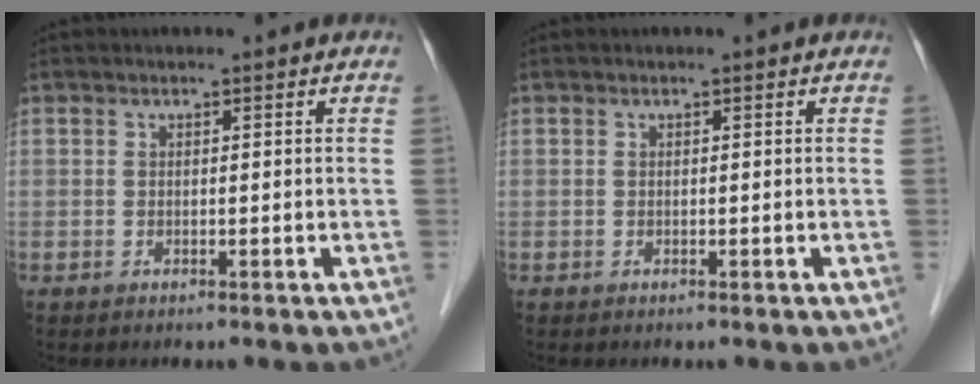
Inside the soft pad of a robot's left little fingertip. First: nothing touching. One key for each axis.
{"total": 0.0}